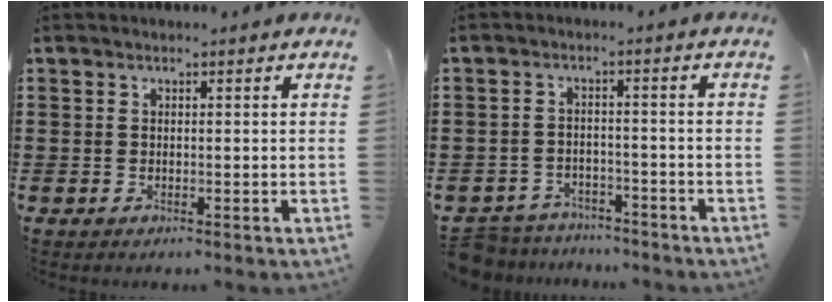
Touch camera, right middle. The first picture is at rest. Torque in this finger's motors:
{"motor_torque": [2.14, 0.00, 0.18, 0.12]}